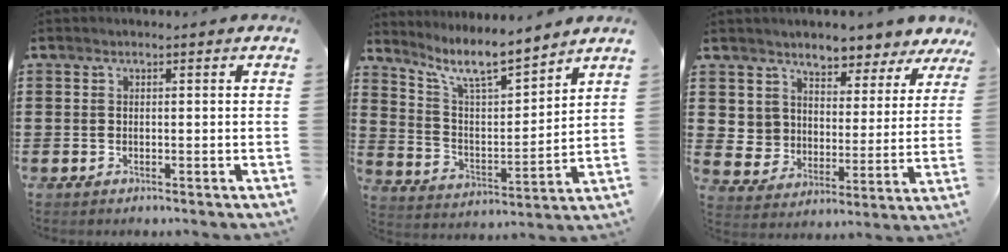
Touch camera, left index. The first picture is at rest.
{"total": 8.8, "force": [7.4, 1.4, 4.4], "torque": [-0.113, -0.038, 0.130]}
{"total": 6.0, "force": [5.5, 2.0, -1.2], "torque": [-0.021, -0.051, 0.099]}